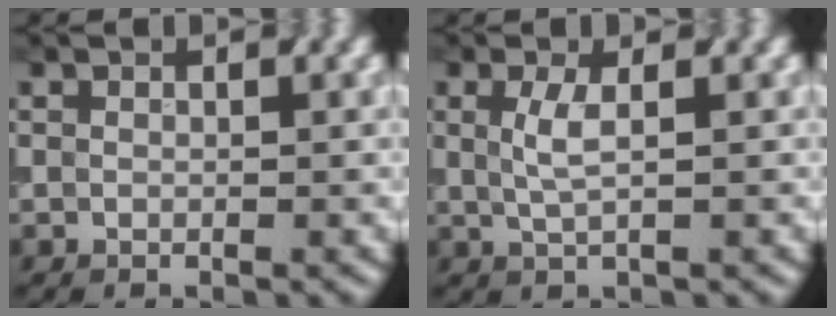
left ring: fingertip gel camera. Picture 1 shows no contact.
{"total": 1.9, "force": [0.2, 0.4, 1.8], "torque": [-0.046, 0.005, 0.013]}